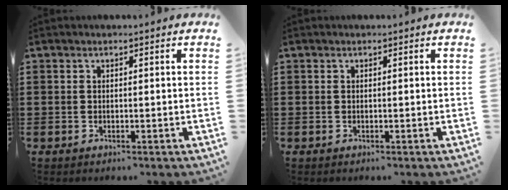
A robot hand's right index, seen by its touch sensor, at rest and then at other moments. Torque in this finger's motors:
{"motor_torque": [0.00, 0.00, 0.00, 0.00]}